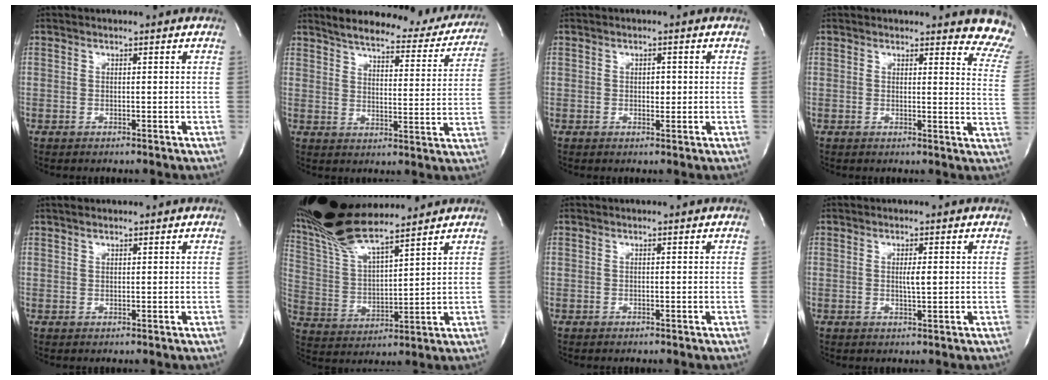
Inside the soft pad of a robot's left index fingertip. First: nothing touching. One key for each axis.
{"total": 21.6, "fx": 19.5, "fy": 5.2, "fz": 7.6, "tx": -0.105, "ty": -0.036, "tz": 0.234}
{"total": 1.6, "fx": -0.2, "fy": 1.0, "fz": 1.3, "tx": -0.018, "ty": -0.003, "tz": -0.003}
{"total": 7.7, "fx": 7.3, "fy": 1.4, "fz": 1.9, "tx": 0.009, "ty": -0.050, "tz": 0.043}
{"total": 1.2, "fx": 0.9, "fy": 0.6, "fz": 0.6, "tx": -0.013, "ty": 0.001, "tz": 0.015}
{"total": 15.5, "fx": 13.7, "fy": 1.8, "fz": 7.1, "tx": -0.154, "ty": 0.005, "tz": 0.273}
{"total": 0.0}
{"total": 1.9, "fx": 0.0, "fy": 0.3, "fz": 1.8, "tx": -0.034, "ty": -0.005, "tz": -0.001}